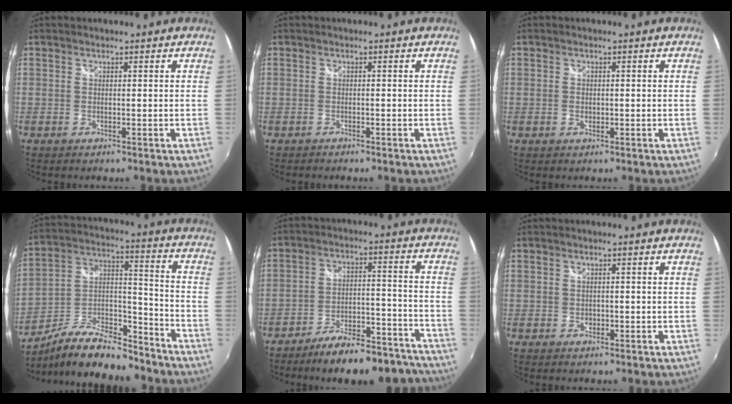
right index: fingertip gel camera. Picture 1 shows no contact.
{"total": 1.1, "force": [-1.1, 0.3, 0.2], "torque": [-0.009, -0.006, -0.018]}
{"total": 1.1, "force": [-0.3, 0.9, 0.5], "torque": [-0.008, 0.002, -0.004]}
{"total": 17.4, "force": [-12.8, 6.3, 9.9], "torque": [-0.192, 0.013, -0.216]}
{"total": 18.2, "force": [-16.2, 4.9, 6.8], "torque": [-0.104, 0.033, -0.209]}
{"total": 0.9, "force": [-0.3, 0.8, 0.3], "torque": [-0.005, -0.001, -0.001]}